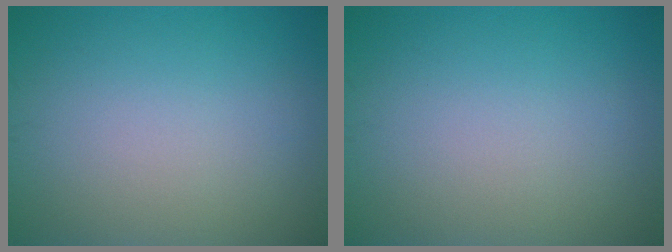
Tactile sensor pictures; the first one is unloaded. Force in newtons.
{"total": 0.0}